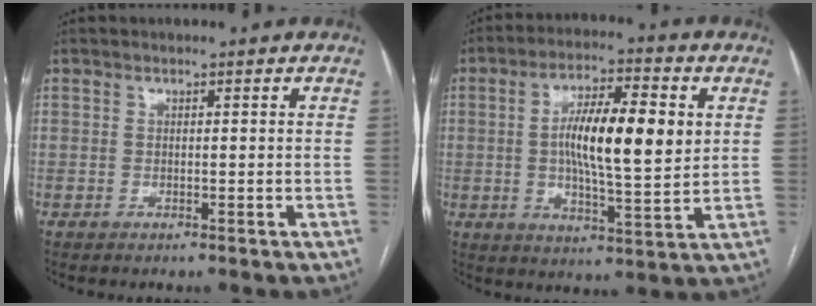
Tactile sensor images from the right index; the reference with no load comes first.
{"total": 13.4, "force": [1.9, 2.8, 13.0], "torque": [-0.225, 0.008, 0.026]}